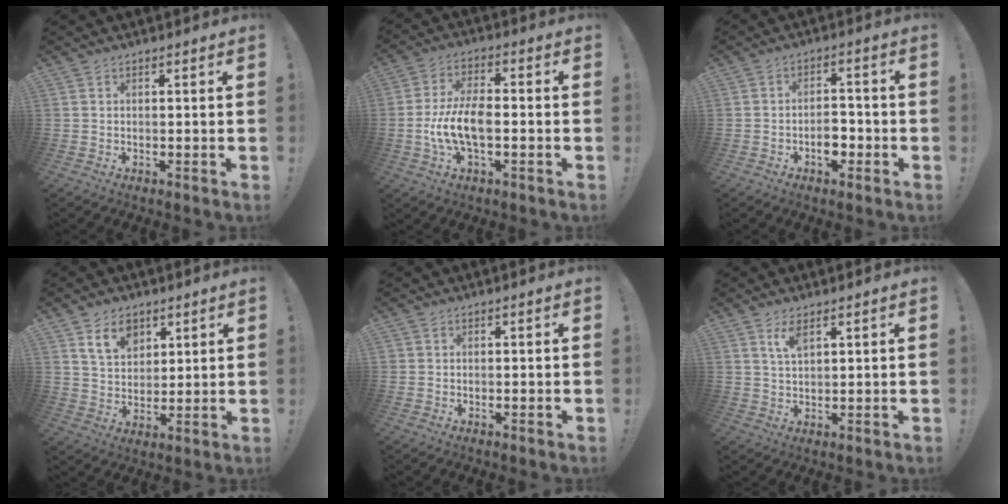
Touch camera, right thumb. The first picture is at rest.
{"total": 10.9, "force": [-2.2, 4.9, 9.5], "torque": [-0.198, 0.003, -0.037]}
{"total": 5.6, "force": [-2.1, 3.7, 3.8], "torque": [-0.044, 0.010, -0.036]}
{"total": 9.8, "force": [5.8, 6.8, 4.0], "torque": [-0.063, -0.024, 0.111]}
{"total": 0.7, "force": [0.3, 0.5, -0.3], "torque": [0.006, 0.001, 0.005]}
{"total": 4.4, "force": [2.6, 1.7, 3.1], "torque": [-0.056, -0.006, 0.044]}